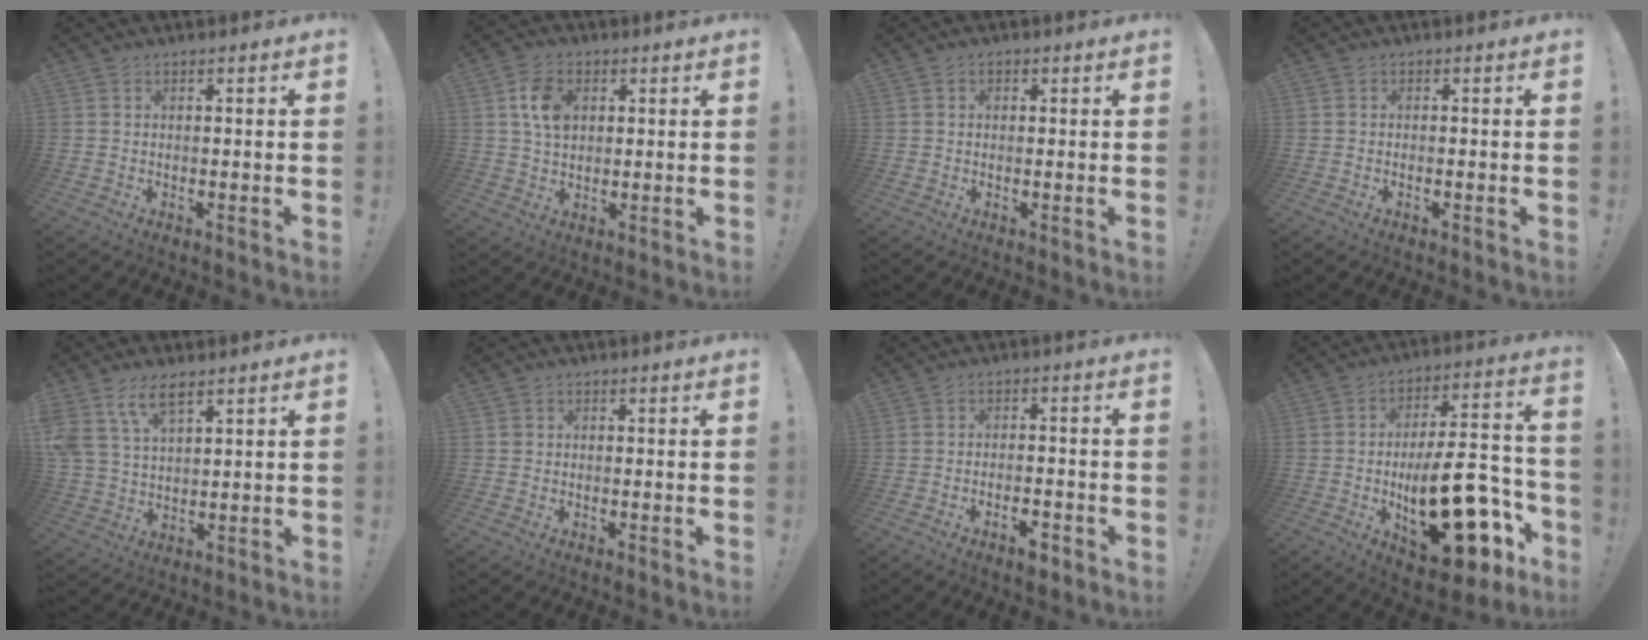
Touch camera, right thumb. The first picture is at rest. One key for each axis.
{"total": 8.6, "fx": 2.6, "fy": 6.2, "fz": 5.3, "tx": -0.089, "ty": 0.006, "tz": 0.051}
{"total": 1.2, "fx": -0.1, "fy": 1.0, "fz": 0.7, "tx": -0.011, "ty": 0.004, "tz": -0.002}
{"total": 0.5, "fx": -0.4, "fy": 0.0, "fz": 0.3, "tx": -0.008, "ty": 0.000, "tz": -0.006}
{"total": 9.6, "fx": 6.1, "fy": 4.6, "fz": 5.7, "tx": -0.119, "ty": -0.018, "tz": 0.118}
{"total": 1.0, "fx": 0.3, "fy": 0.9, "fz": 0.1, "tx": -0.005, "ty": 0.003, "tz": 0.008}
{"total": 4.3, "fx": -2.9, "fy": 1.4, "fz": 2.9, "tx": -0.047, "ty": 0.013, "tz": -0.048}
{"total": 25.3, "fx": -7.5, "fy": 10.5, "fz": 21.8, "tx": -0.349, "ty": 0.051, "tz": -0.106}